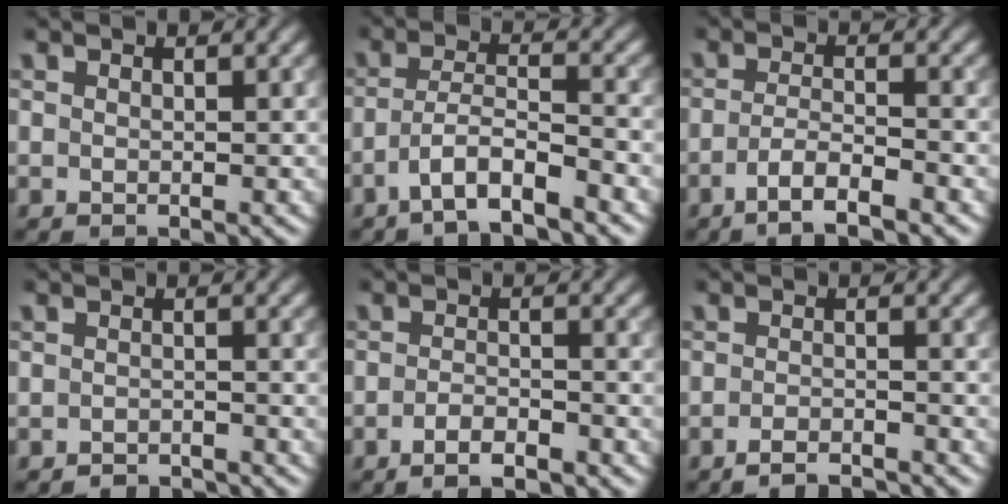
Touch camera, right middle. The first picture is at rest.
{"total": 4.7, "force": [-3.1, 0.8, 3.5], "torque": [-0.061, 0.004, -0.062]}
{"total": 3.5, "force": [-2.2, 0.7, 2.7], "torque": [-0.049, 0.001, -0.048]}
{"total": 2.4, "force": [-2.3, 0.5, 0.4], "torque": [0.002, 0.003, -0.034]}
{"total": 2.7, "force": [-1.9, 0.8, 1.7], "torque": [-0.029, 0.002, -0.035]}
{"total": 3.1, "force": [-2.8, 0.5, 1.3], "torque": [-0.011, 0.003, -0.045]}